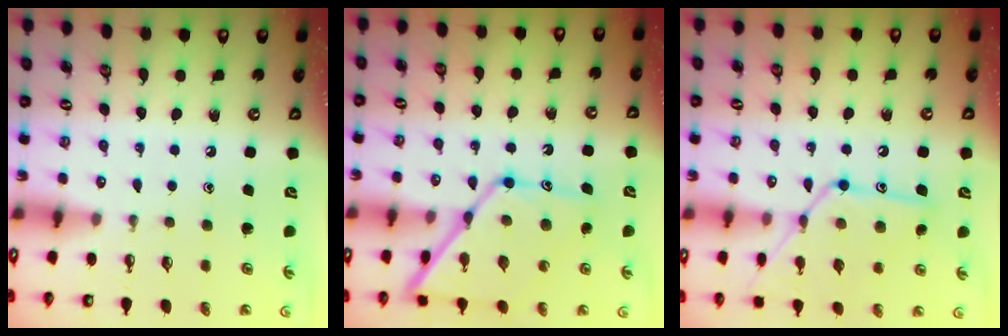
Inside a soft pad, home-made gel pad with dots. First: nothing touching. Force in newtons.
{"total": 16.2, "press": 16.2, "slide": 1.4}
{"total": 14.3, "press": 14.3, "slide": 1.0}